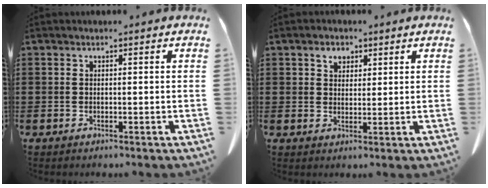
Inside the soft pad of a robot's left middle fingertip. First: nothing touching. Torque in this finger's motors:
{"motor_torque": [0.10, 0.03, 0.06, 0.02]}